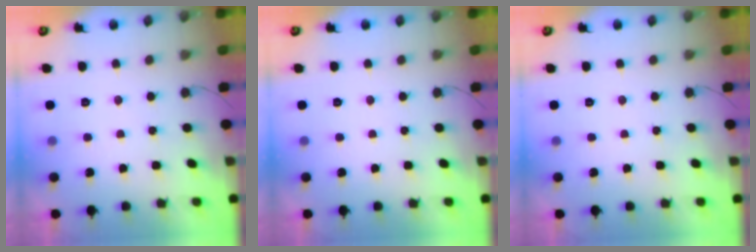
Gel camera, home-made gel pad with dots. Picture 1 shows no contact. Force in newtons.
{"total": 0.0}
{"total": 0.0}